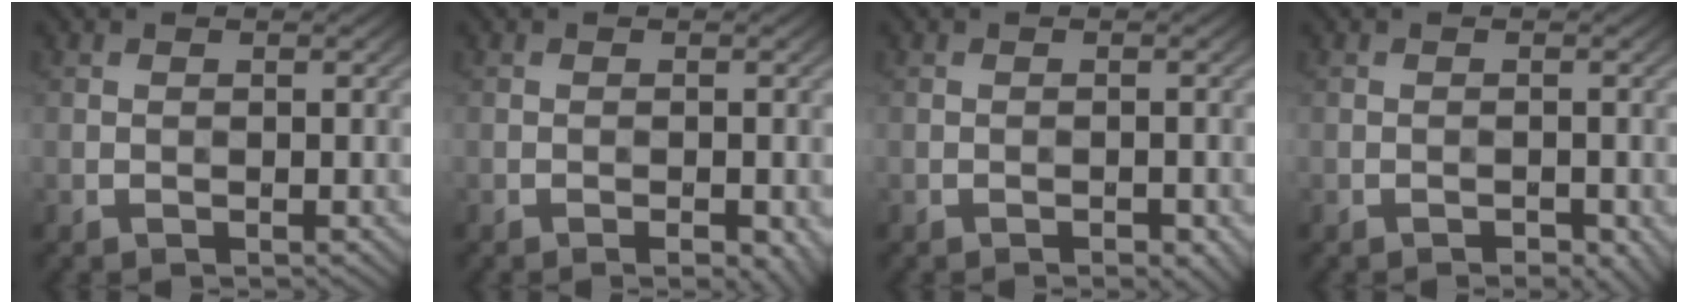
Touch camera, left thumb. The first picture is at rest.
{"total": 2.1, "force": [-1.0, 0.4, 1.8], "torque": [-0.025, 0.004, -0.014]}
{"total": 1.5, "force": [-1.0, 0.4, 1.1], "torque": [-0.015, 0.003, -0.012]}
{"total": 1.4, "force": [-0.9, 0.5, 0.9], "torque": [-0.010, 0.002, -0.012]}